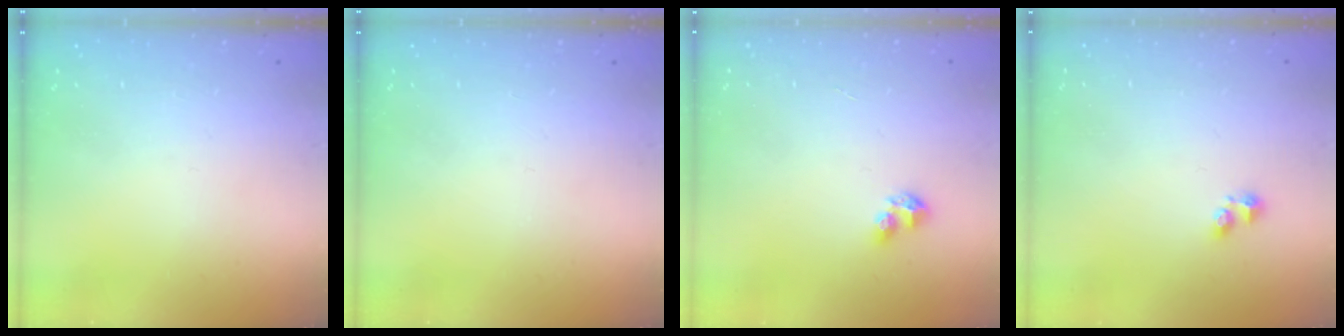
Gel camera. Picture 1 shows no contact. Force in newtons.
{"total": 0.0}
{"total": 4.7, "press": 4.6, "slide": 0.9}
{"total": 2.2, "press": 2.2, "slide": 0.5}